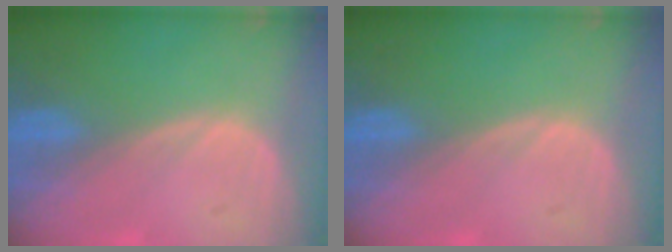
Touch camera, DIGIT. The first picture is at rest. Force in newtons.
{"total": 0.0}